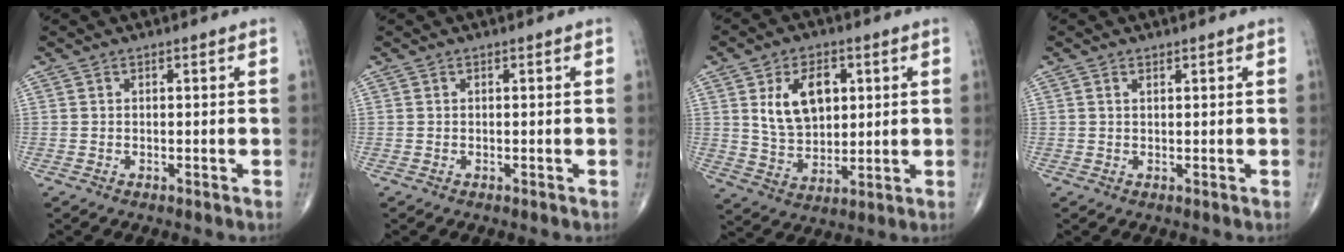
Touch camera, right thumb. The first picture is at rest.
{"total": 0.0}
{"total": 11.8, "force": [3.3, 7.6, 8.3], "torque": [-0.117, -0.013, 0.068]}
{"total": 0.7, "force": [0.4, 0.4, 0.5], "torque": [-0.011, 0.000, 0.008]}